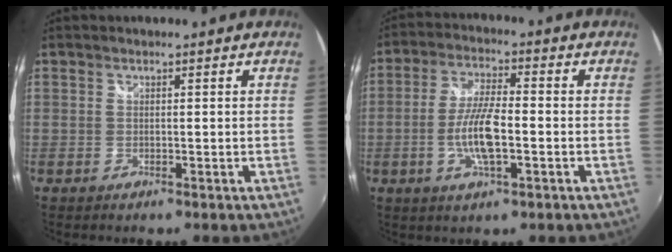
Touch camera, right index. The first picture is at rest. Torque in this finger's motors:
{"motor_torque": [0.42, 0.02, 0.31, 0.08]}